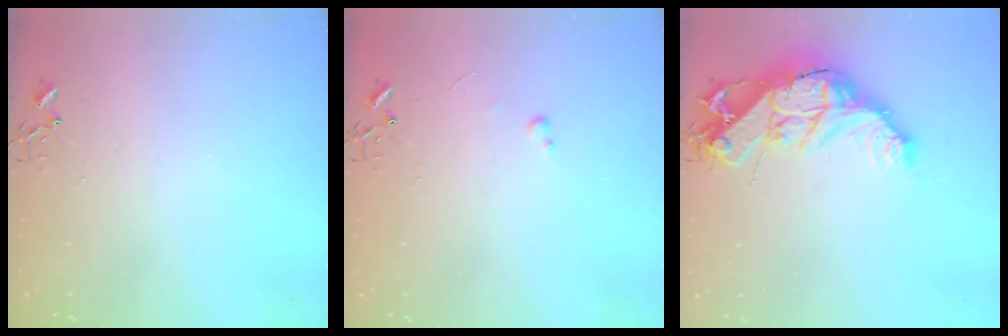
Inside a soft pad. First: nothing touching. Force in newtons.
{"total": 2.6, "press": 2.6, "slide": 0.4}
{"total": 17.7, "press": 17.6, "slide": 1.5}